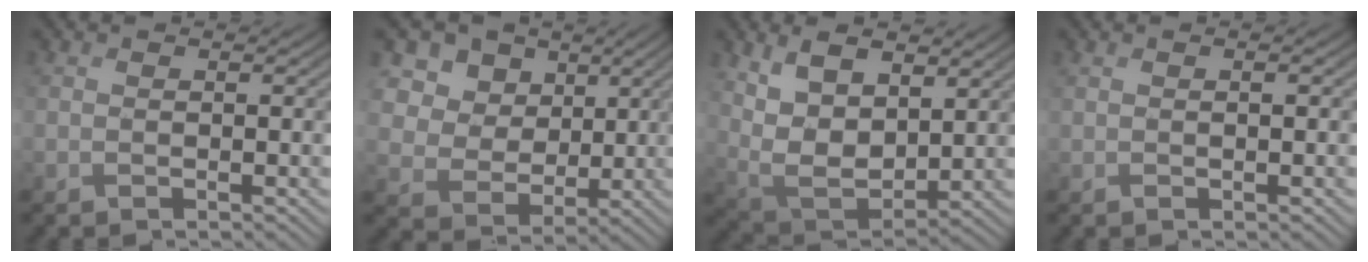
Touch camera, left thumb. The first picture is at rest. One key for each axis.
{"total": 14.4, "fx": 7.4, "fy": 10.6, "fz": 6.3, "tx": -0.208, "ty": 0.022, "tz": 0.173}
{"total": 10.1, "fx": 5.3, "fy": 5.0, "fz": 6.9, "tx": -0.163, "ty": -0.008, "tz": 0.109}
{"total": 0.7, "fx": 0.3, "fy": 0.0, "fz": 0.6, "tx": -0.011, "ty": 0.001, "tz": 0.008}